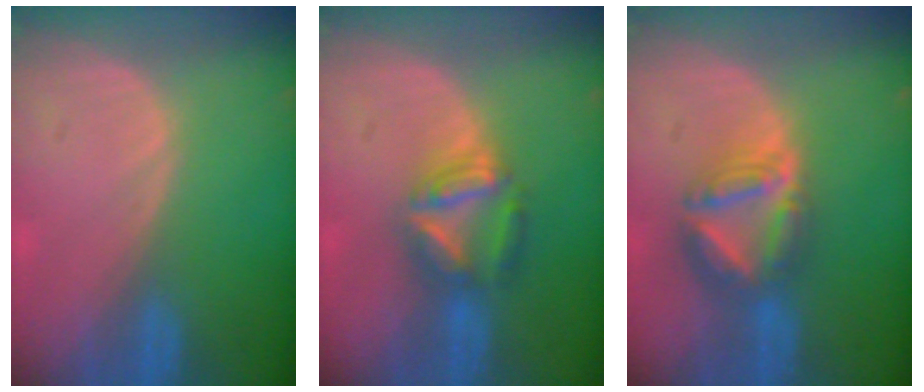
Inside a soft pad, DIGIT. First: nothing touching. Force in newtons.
{"total": 6.2, "press": 6.0, "slide": 1.5}
{"total": 7.8, "press": 6.8, "slide": 3.8}